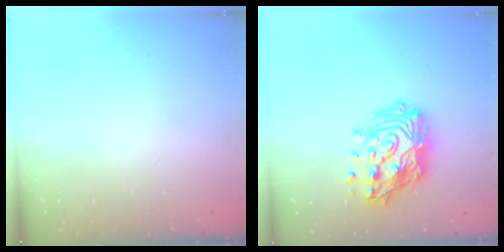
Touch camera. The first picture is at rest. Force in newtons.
{"total": 18.6, "press": 18.6, "slide": 1.4}